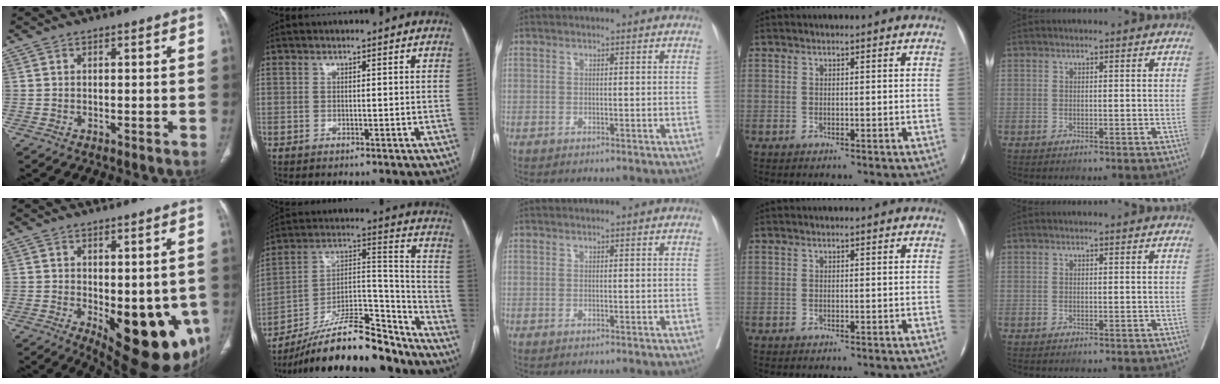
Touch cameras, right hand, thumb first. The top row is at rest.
{"thumb": {"total": 18.4, "force": [-5.5, 8.1, 15.6], "torque": [-0.148, -0.017, -0.049]}, "index": {"total": 21.9, "force": [-18.6, 4.6, 10.6], "torque": [-0.168, 0.024, -0.312]}}